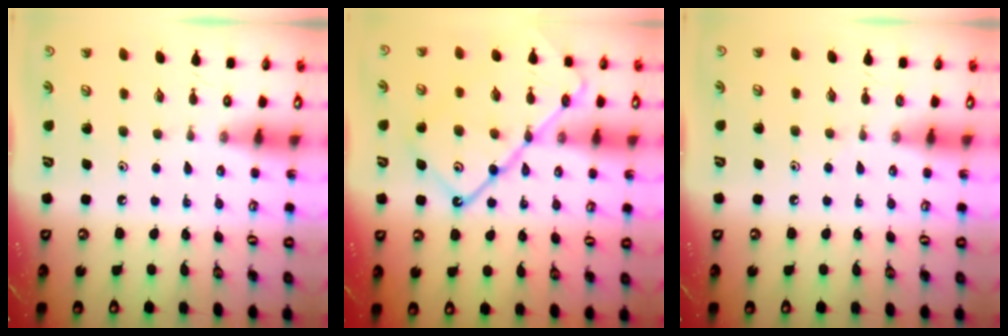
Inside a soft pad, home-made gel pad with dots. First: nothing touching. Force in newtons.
{"total": 18.3, "press": 18.2, "slide": 1.8}
{"total": 4.3, "press": 4.3, "slide": 0.3}